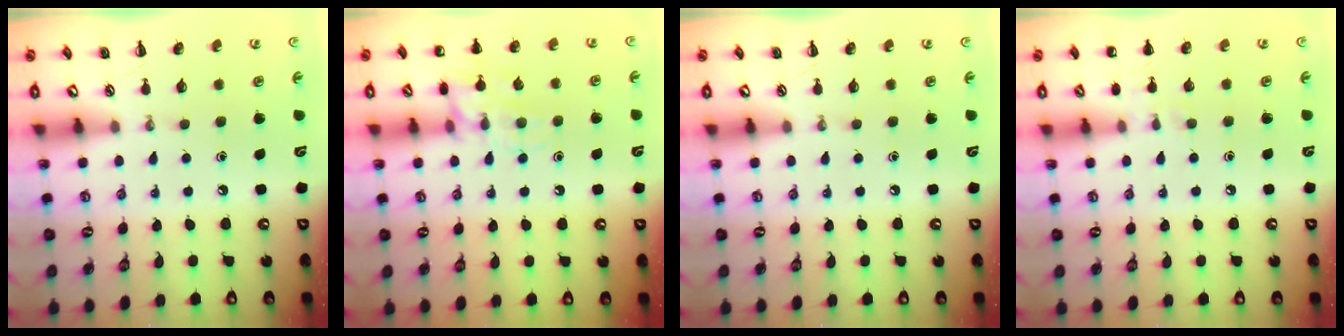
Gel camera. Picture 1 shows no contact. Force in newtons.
{"total": 12.5, "press": 12.5, "slide": 0.6}
{"total": 0.0}
{"total": 5.5, "press": 5.3, "slide": 1.7}